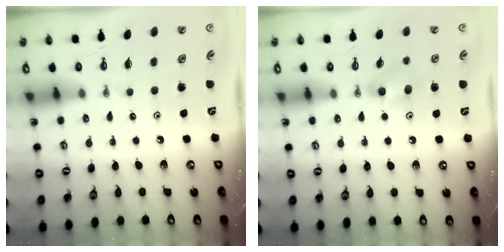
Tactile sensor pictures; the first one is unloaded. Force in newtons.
{"total": 7.2, "press": 7.2, "slide": 1.1}